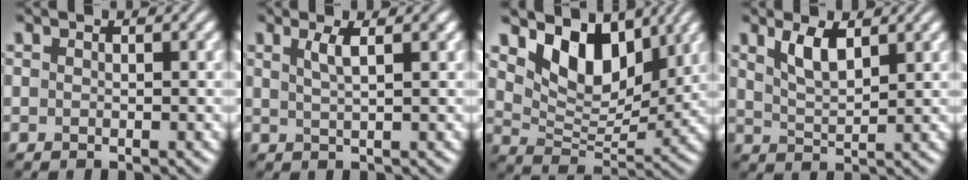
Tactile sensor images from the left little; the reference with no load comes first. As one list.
[{"total": 2.4, "force": [1.0, 0.7, 2.1], "torque": [-0.028, 0.005, 0.013]}, {"total": 7.1, "force": [4.0, 4.0, 4.4], "torque": [-0.080, -0.014, 0.066]}, {"total": 3.1, "force": [1.8, 1.0, 2.3], "torque": [-0.050, -0.003, 0.037]}]